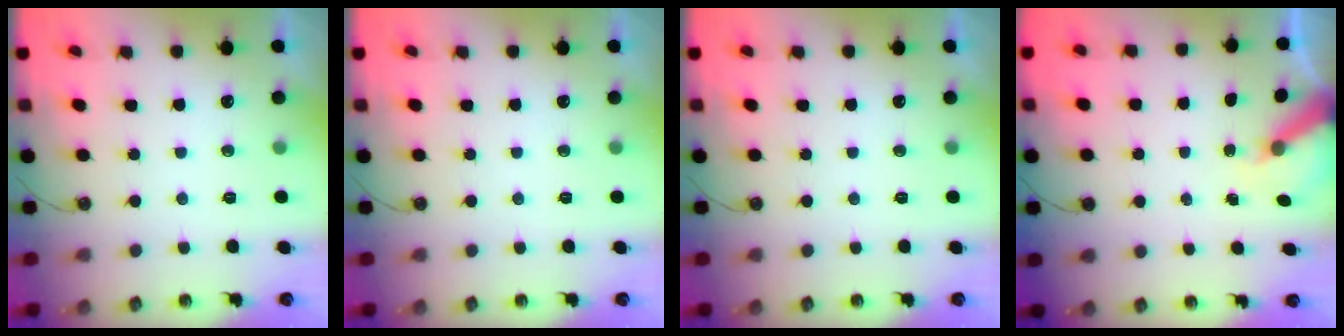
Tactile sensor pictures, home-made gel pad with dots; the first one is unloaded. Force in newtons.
{"total": 0.0}
{"total": 0.0}
{"total": 5.1, "press": 5.0, "slide": 0.5}